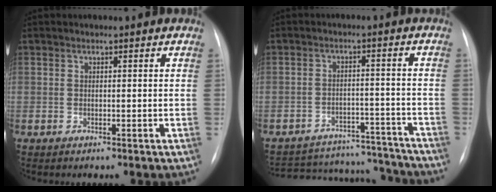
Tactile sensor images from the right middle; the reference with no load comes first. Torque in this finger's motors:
{"motor_torque": [0.25, -0.73, -0.23, -0.08]}